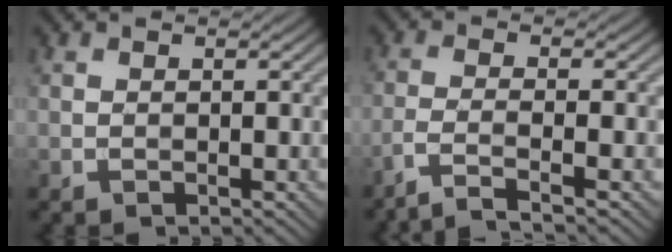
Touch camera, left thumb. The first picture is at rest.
{"total": 4.2, "force": [-2.9, 0.7, 3.0], "torque": [-0.040, 0.006, -0.077]}